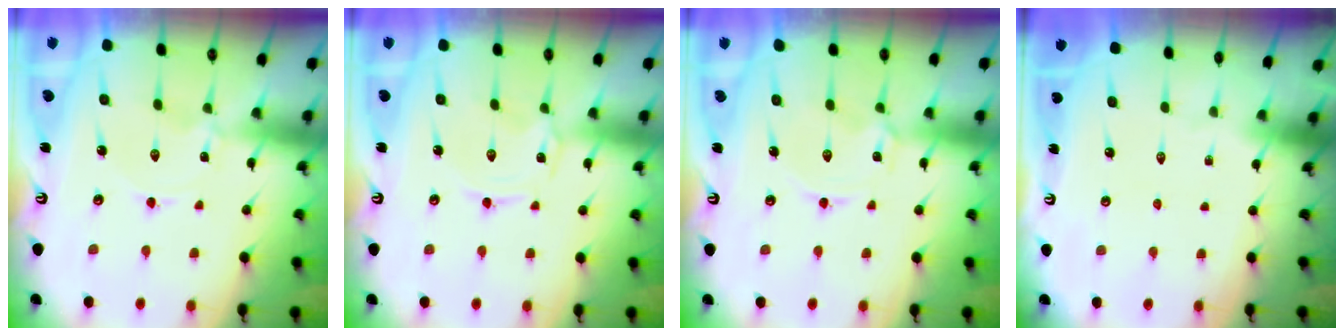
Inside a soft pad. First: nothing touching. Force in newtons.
{"total": 0.5, "press": 0.5, "slide": 0.1}
{"total": 1.9, "press": 1.9, "slide": 0.4}
{"total": 0.0}